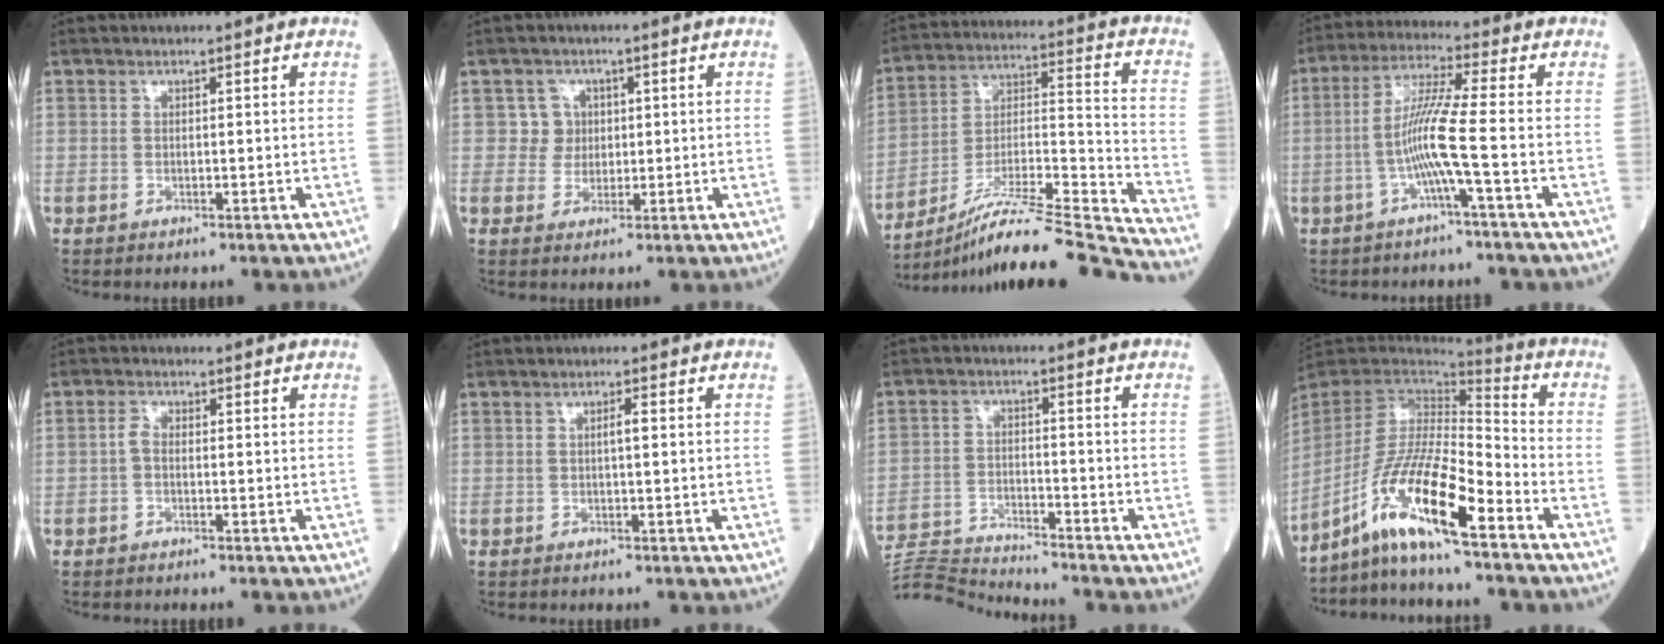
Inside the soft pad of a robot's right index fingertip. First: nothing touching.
{"total": 3.1, "force": [0.5, 3.1, -0.2], "torque": [0.014, 0.007, 0.004]}
{"total": 21.1, "force": [-18.7, -2.2, 9.5], "torque": [-0.155, -0.007, -0.321]}
{"total": 7.6, "force": [-2.1, -1.2, 7.2], "torque": [-0.145, 0.008, -0.044]}
{"total": 1.6, "force": [-0.3, 0.8, 1.3], "torque": [-0.023, 0.004, -0.008]}
{"total": 1.5, "force": [0.2, 0.1, 1.5], "torque": [-0.026, 0.003, 0.002]}
{"total": 8.0, "force": [-7.8, -1.5, -0.8], "torque": [0.005, -0.001, -0.148]}
{"total": 13.9, "force": [-9.0, 0.6, 10.6], "torque": [-0.207, -0.011, -0.171]}